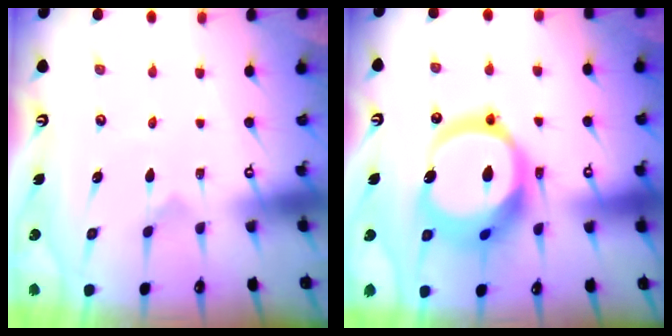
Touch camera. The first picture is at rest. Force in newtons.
{"total": 19.8, "press": 19.6, "slide": 2.4}